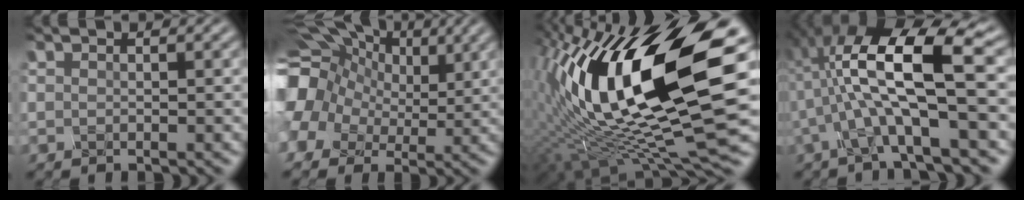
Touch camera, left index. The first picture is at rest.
{"total": 12.7, "force": [2.6, 10.4, 6.9], "torque": [-0.177, 0.018, 0.052]}
{"total": 15.8, "force": [1.7, 5.6, 14.7], "torque": [-0.291, 0.000, 0.042]}
{"total": 8.6, "force": [-0.9, 1.6, 8.5], "torque": [-0.162, 0.007, 0.005]}